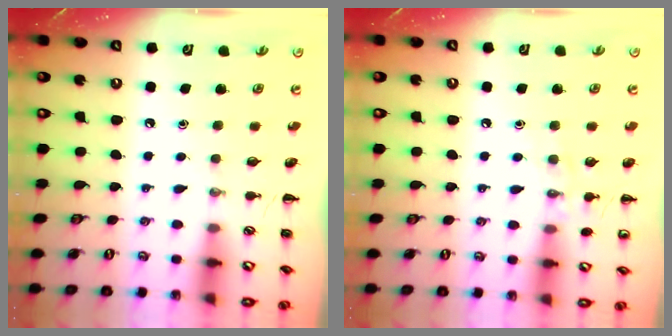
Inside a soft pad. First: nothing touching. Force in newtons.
{"total": 7.4, "press": 7.2, "slide": 1.7}